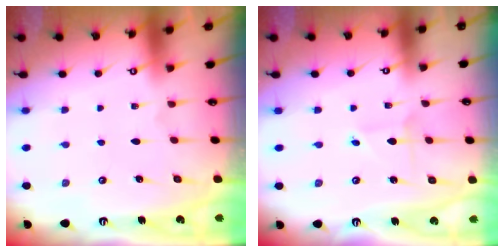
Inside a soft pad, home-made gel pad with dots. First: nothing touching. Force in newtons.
{"total": 2.0, "press": 2.0, "slide": 0.1}